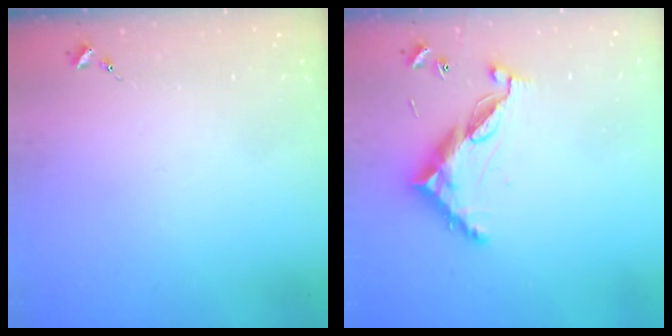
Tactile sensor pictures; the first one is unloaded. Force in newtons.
{"total": 9.9, "press": 9.9, "slide": 0.4}